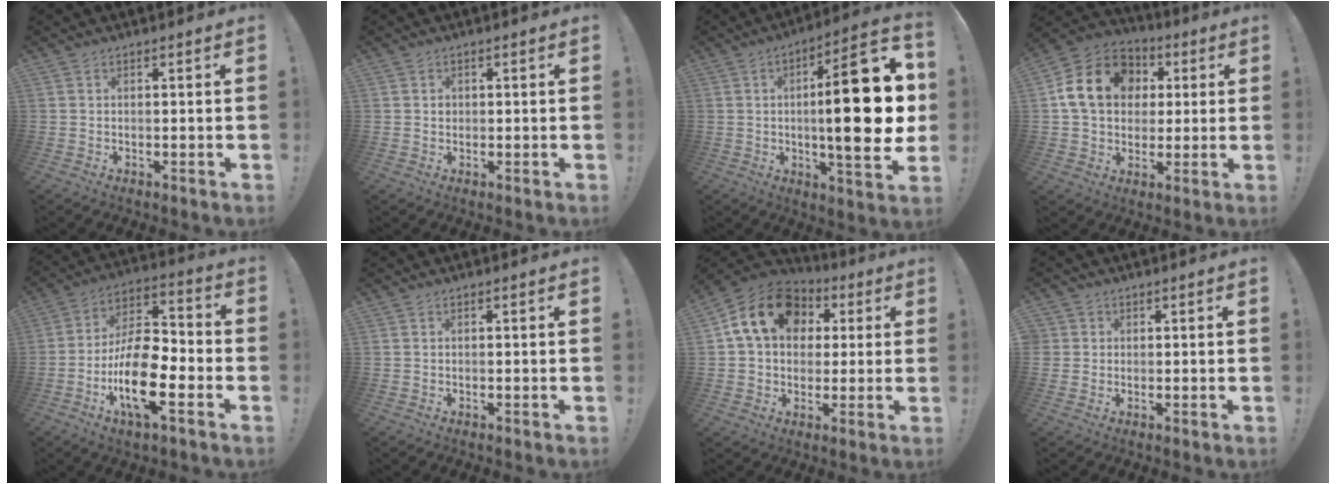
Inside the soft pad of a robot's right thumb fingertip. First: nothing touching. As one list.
[{"total": 1.3, "force": [0.2, 1.2, 0.3], "torque": [0.001, -0.001, 0.002]}, {"total": 24.9, "force": [0.2, 6.9, 23.9], "torque": [-0.353, -0.001, 0.000]}, {"total": 16.9, "force": [4.3, 13.3, 9.6], "torque": [-0.159, 0.003, 0.084]}, {"total": 18.4, "force": [-7.2, 7.7, 15.1], "torque": [-0.285, 0.033, -0.121]}, {"total": 0.0}, {"total": 17.2, "force": [5.6, 12.9, 10.0], "torque": [-0.146, -0.003, 0.105]}, {"total": 2.1, "force": [0.5, 2.0, 0.2], "torque": [-0.005, 0.001, 0.009]}]